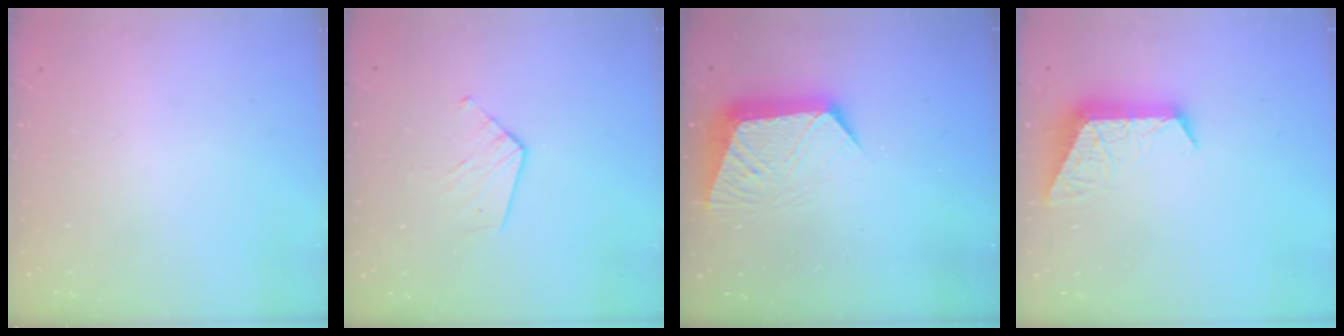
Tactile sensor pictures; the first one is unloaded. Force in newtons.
{"total": 7.1, "press": 7.1, "slide": 0.5}
{"total": 10.4, "press": 10.4, "slide": 0.7}
{"total": 10.9, "press": 10.9, "slide": 0.7}